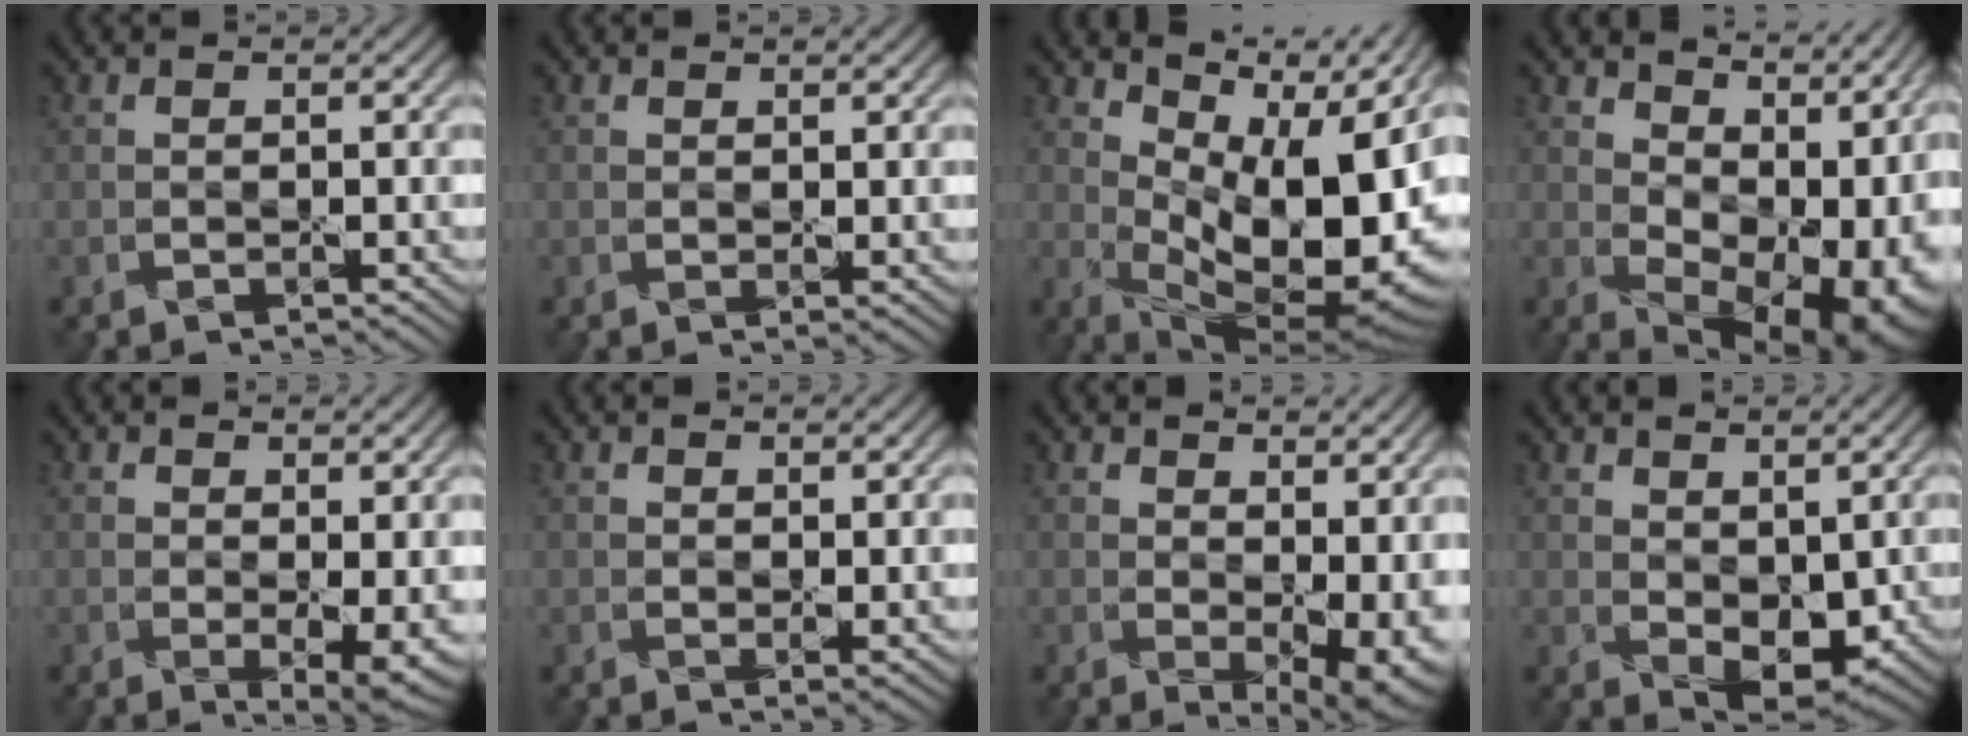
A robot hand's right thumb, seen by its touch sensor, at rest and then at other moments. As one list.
[{"total": 1.0, "force": [0.7, 0.4, 0.6], "torque": [-0.010, -0.006, 0.014]}, {"total": 15.1, "force": [3.8, 7.1, 12.7], "torque": [-0.191, 0.002, 0.081]}, {"total": 14.7, "force": [3.0, 9.5, 10.9], "torque": [-0.120, -0.004, 0.085]}, {"total": 4.1, "force": [0.6, 1.5, 3.8], "torque": [-0.062, -0.016, 0.017]}, {"total": 1.6, "force": [1.0, 0.6, 1.1], "torque": [-0.021, -0.009, 0.022]}, {"total": 8.4, "force": [1.6, 4.8, 6.7], "torque": [-0.098, -0.024, 0.050]}, {"total": 5.5, "force": [1.0, 3.3, 4.3], "torque": [-0.079, -0.012, 0.024]}]